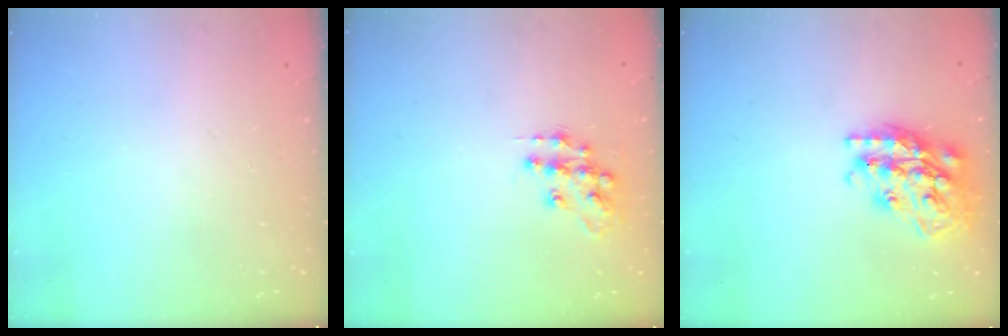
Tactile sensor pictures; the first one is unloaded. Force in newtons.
{"total": 11.5, "press": 11.5, "slide": 0.7}
{"total": 22.6, "press": 22.5, "slide": 1.7}